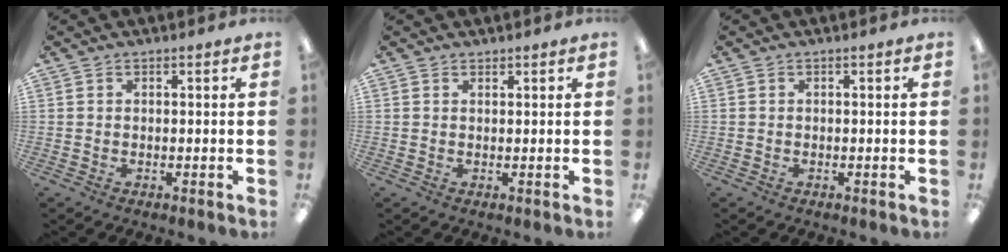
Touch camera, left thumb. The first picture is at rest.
{"total": 0.9, "force": [0.8, 0.3, 0.0], "torque": [-0.001, -0.001, 0.016]}
{"total": 0.0}